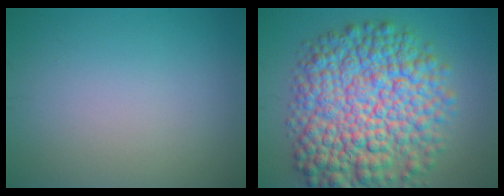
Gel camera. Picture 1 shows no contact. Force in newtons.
{"total": 12.8, "press": 12.8, "slide": 0.3}